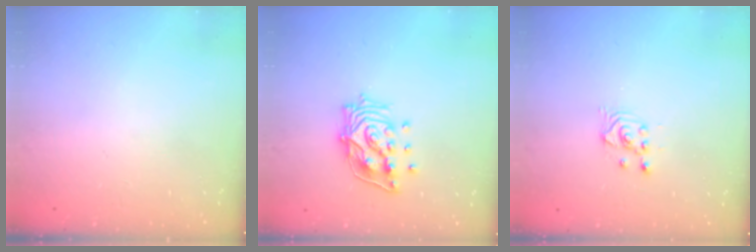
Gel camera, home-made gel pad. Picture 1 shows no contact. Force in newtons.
{"total": 13.2, "press": 13.2, "slide": 1.3}
{"total": 2.5, "press": 2.5, "slide": 0.3}